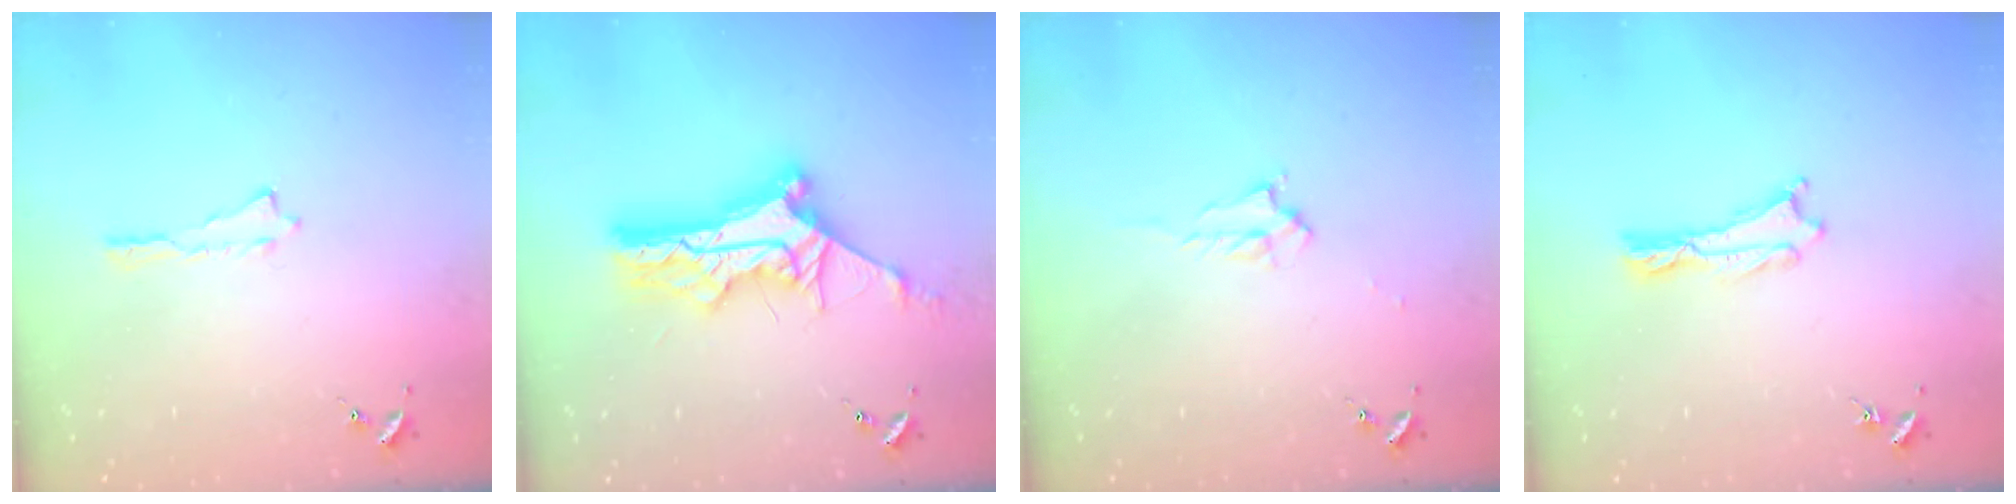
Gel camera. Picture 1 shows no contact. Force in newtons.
{"total": 11.3, "press": 11.2, "slide": 1.1}
{"total": 1.7, "press": 1.6, "slide": 0.2}
{"total": 0.0}